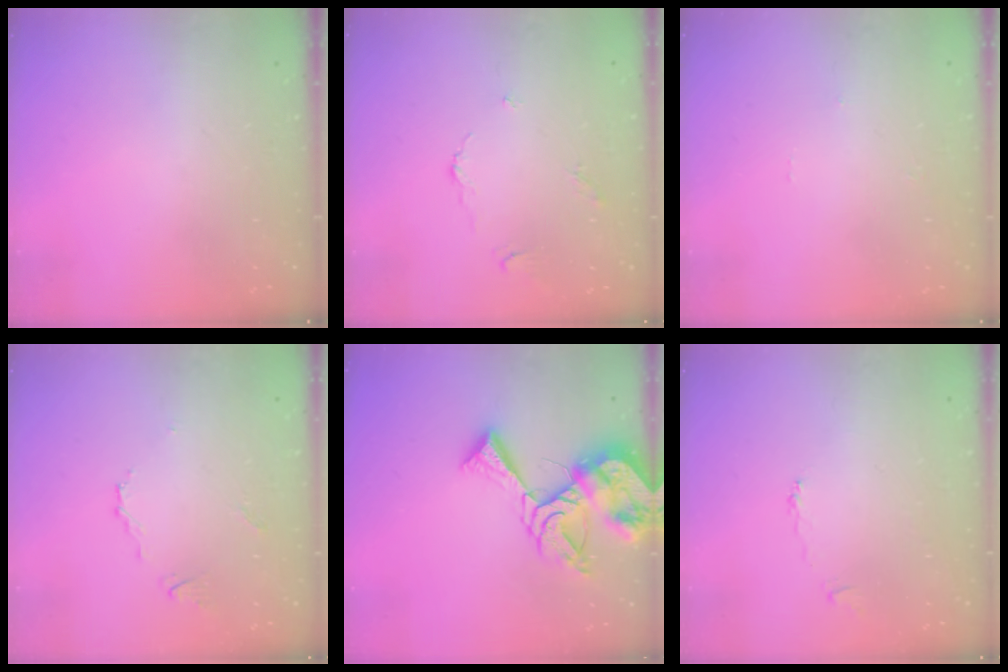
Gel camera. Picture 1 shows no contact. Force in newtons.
{"total": 3.7, "press": 3.7, "slide": 0.5}
{"total": 0.0}
{"total": 4.3, "press": 4.2, "slide": 0.8}
{"total": 15.3, "press": 15.2, "slide": 1.5}
{"total": 1.9, "press": 1.9, "slide": 0.4}